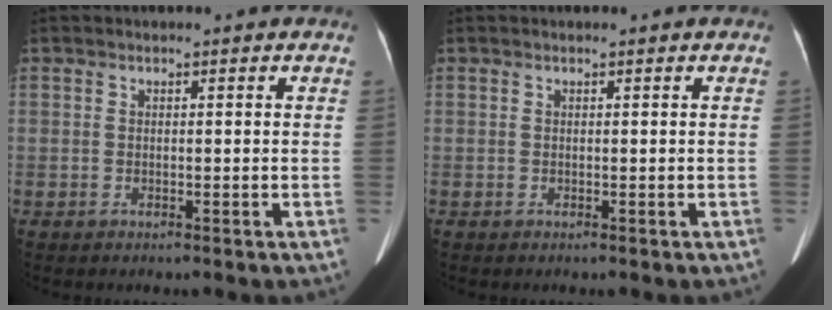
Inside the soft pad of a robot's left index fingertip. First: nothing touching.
{"total": 0.0}